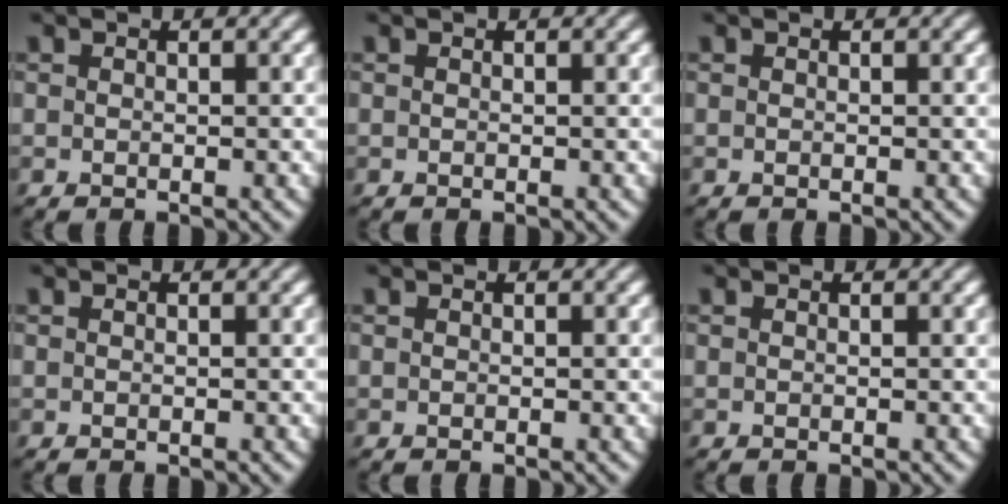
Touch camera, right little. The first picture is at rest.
{"total": 0.0}
{"total": 0.0}
{"total": 0.0}
{"total": 0.0}
{"total": 0.0}